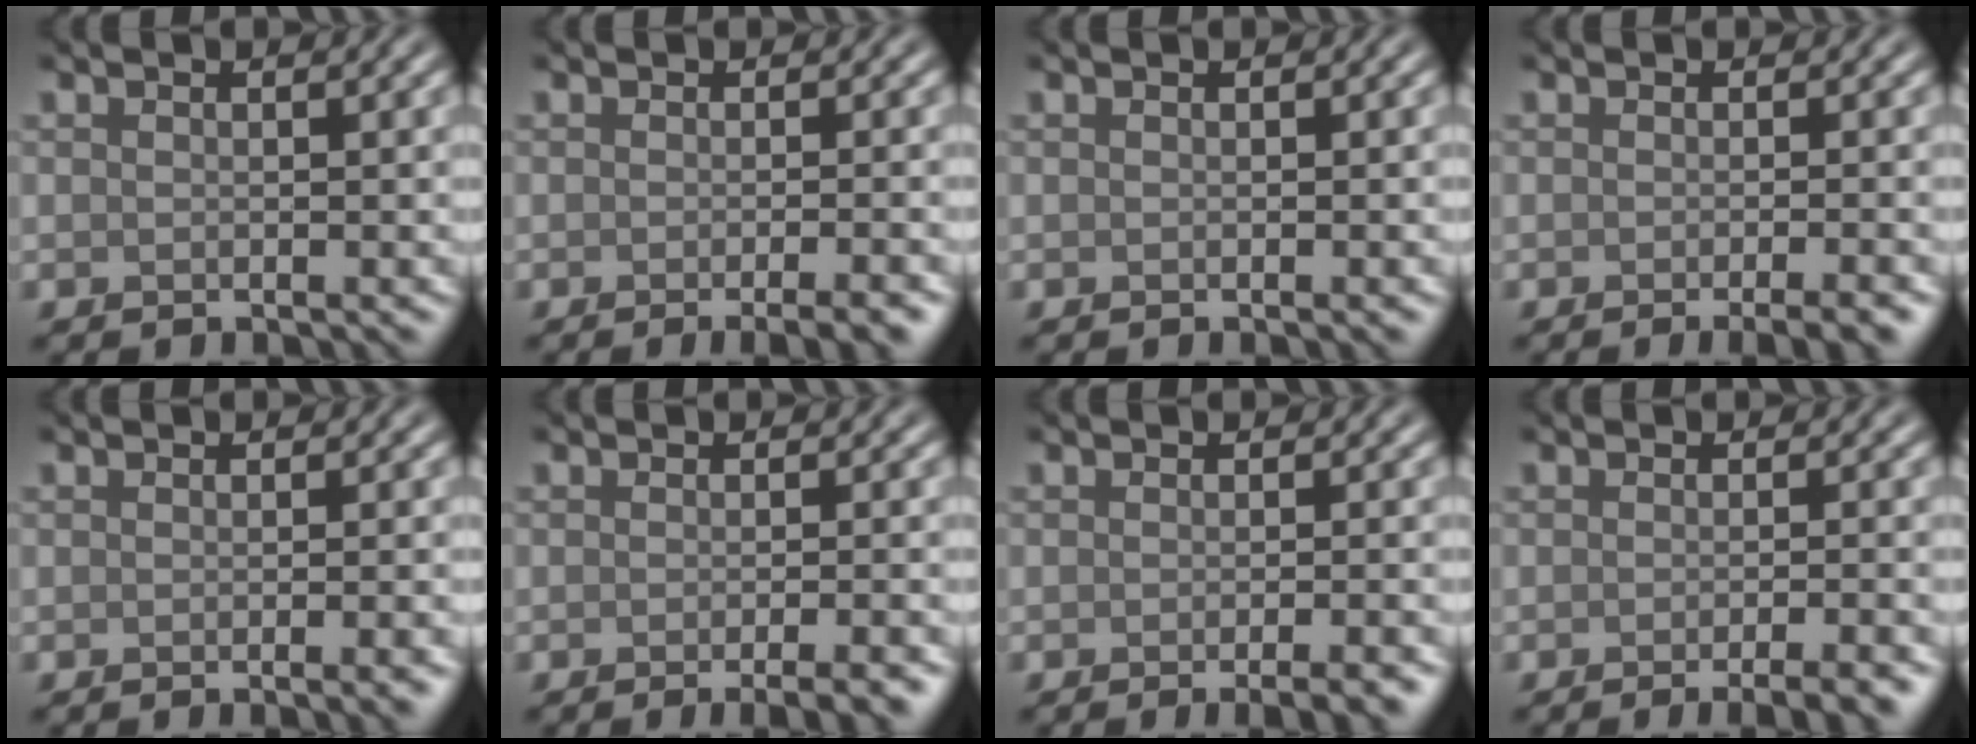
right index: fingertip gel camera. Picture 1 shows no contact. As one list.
[{"total": 3.6, "force": [-1.8, 1.1, 3.0], "torque": [-0.012, 0.004, -0.021]}, {"total": 0.6, "force": [-0.2, 0.1, 0.5], "torque": [-0.003, 0.001, -0.004]}, {"total": 3.5, "force": [-1.7, 1.0, 2.9], "torque": [-0.013, 0.003, -0.023]}, {"total": 2.6, "force": [-0.8, 0.8, 2.4], "torque": [-0.013, -0.002, -0.009]}, {"total": 4.0, "force": [-2.1, 1.2, 3.2], "torque": [-0.016, 0.005, -0.024]}, {"total": 3.5, "force": [-1.9, 1.0, 2.8], "torque": [-0.014, 0.005, -0.022]}, {"total": 4.5, "force": [-2.6, 1.2, 3.5], "torque": [-0.024, 0.007, -0.031]}]